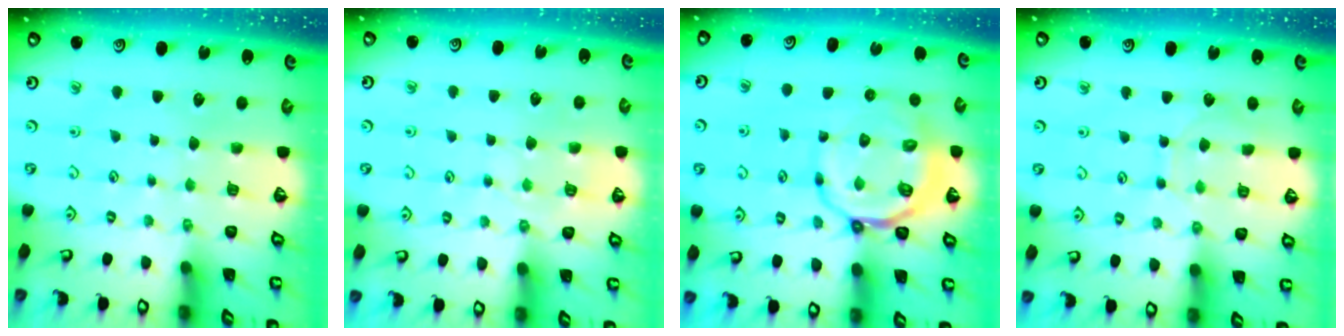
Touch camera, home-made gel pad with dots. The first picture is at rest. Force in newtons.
{"total": 5.2, "press": 5.2, "slide": 0.7}
{"total": 10.7, "press": 10.3, "slide": 2.9}
{"total": 5.9, "press": 5.9, "slide": 0.6}